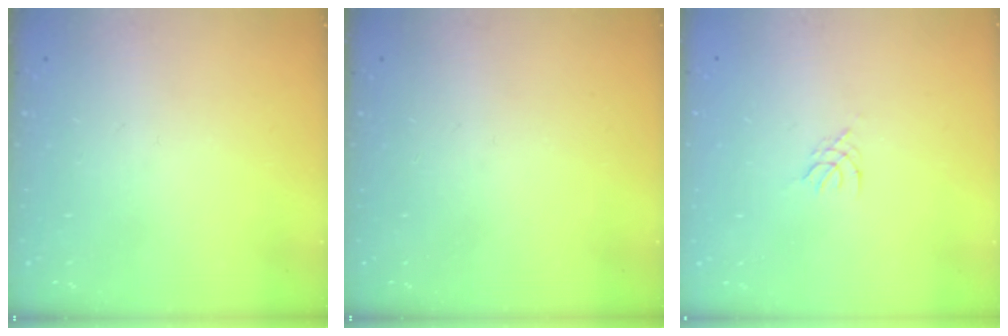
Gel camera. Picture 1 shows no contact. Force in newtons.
{"total": 0.0}
{"total": 1.2, "press": 1.2, "slide": 0.3}